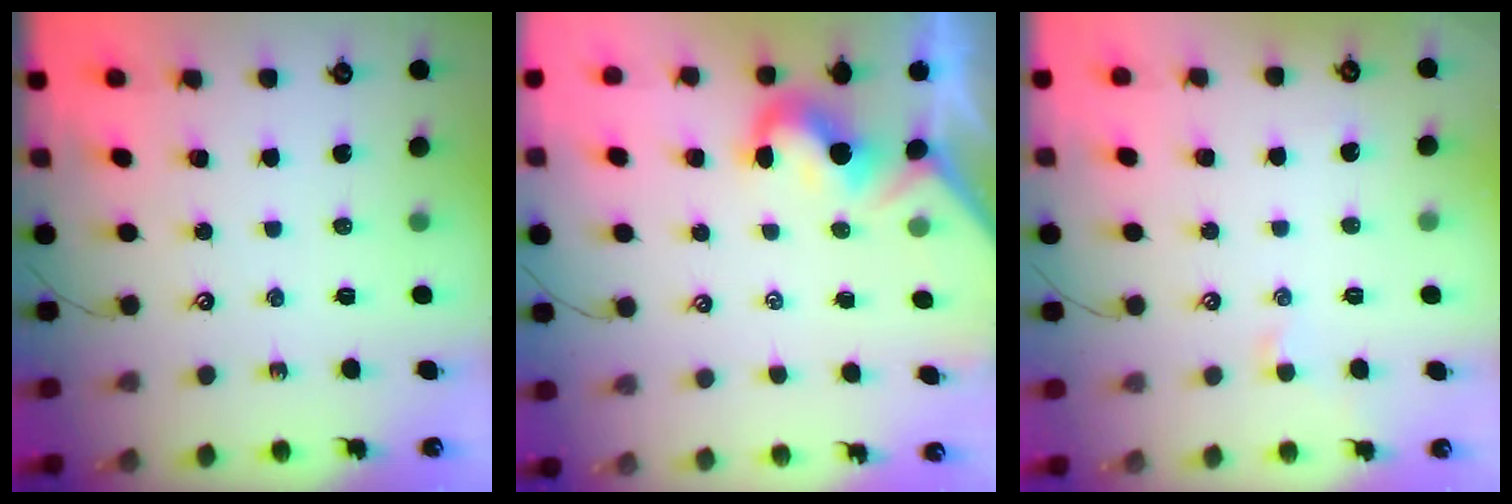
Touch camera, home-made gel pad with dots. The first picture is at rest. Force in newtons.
{"total": 2.0, "press": 1.8, "slide": 0.9}
{"total": 0.7, "press": 0.5, "slide": 0.5}